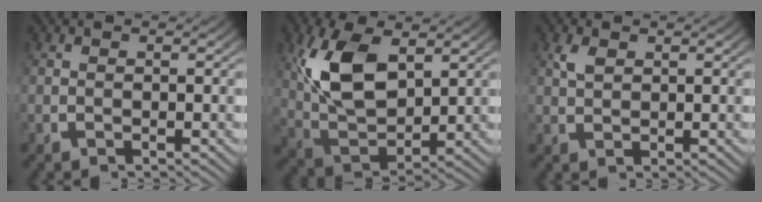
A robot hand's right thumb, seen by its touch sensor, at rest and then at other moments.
{"total": 9.8, "force": [1.6, 5.9, 7.6], "torque": [-0.180, -0.023, 0.042]}
{"total": 1.6, "force": [1.0, 0.8, 0.9], "torque": [-0.018, 0.002, 0.025]}